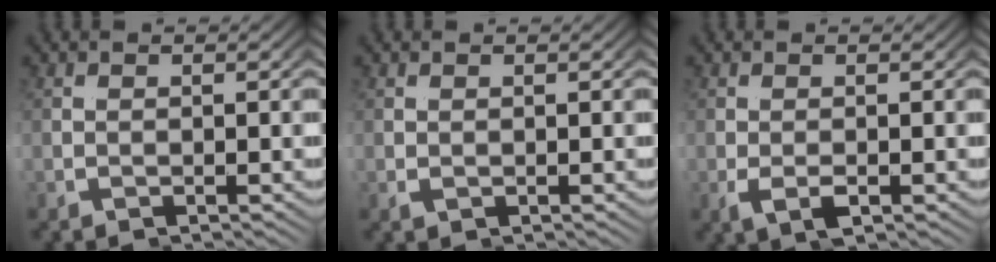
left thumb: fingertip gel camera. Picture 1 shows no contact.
{"total": 0.6, "force": [0.4, -0.4, 0.1], "torque": [-0.001, 0.005, 0.006]}
{"total": 1.0, "force": [0.4, -0.4, 0.9], "torque": [-0.017, 0.011, 0.001]}